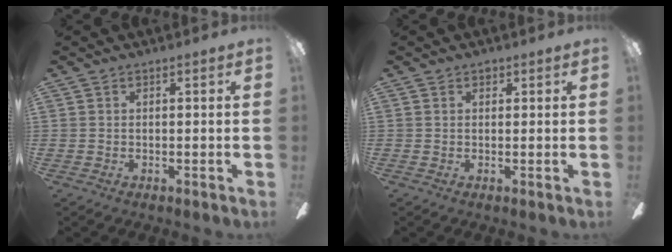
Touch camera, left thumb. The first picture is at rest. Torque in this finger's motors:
{"motor_torque": [-0.01, 0.02, 0.30, -0.02, 0.00]}